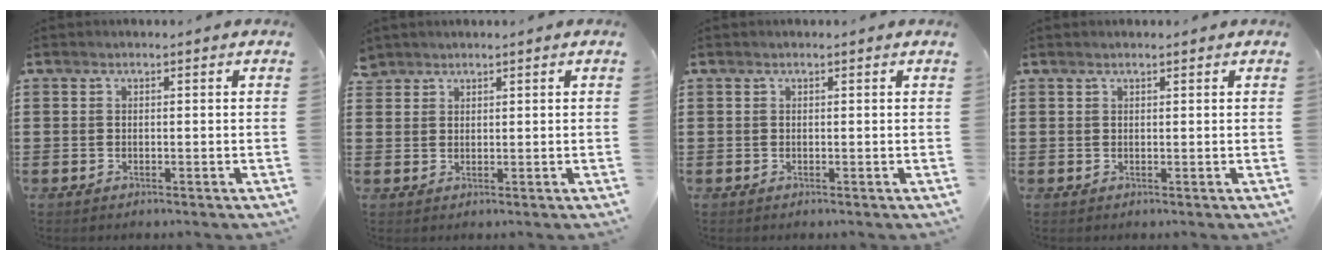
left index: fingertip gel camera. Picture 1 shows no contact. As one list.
[{"total": 1.9, "force": [1.7, 1.0, 0.0], "torque": [-0.005, 0.004, 0.034]}, {"total": 0.0}, {"total": 0.7, "force": [0.5, 0.1, 0.4], "torque": [-0.008, 0.000, 0.010]}]